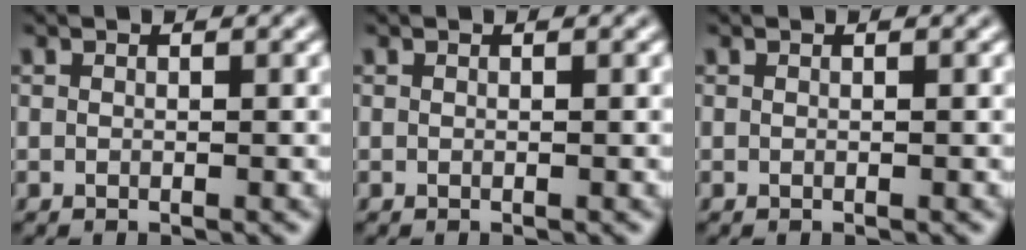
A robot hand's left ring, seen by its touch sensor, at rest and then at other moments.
{"total": 0.0}
{"total": 0.0}